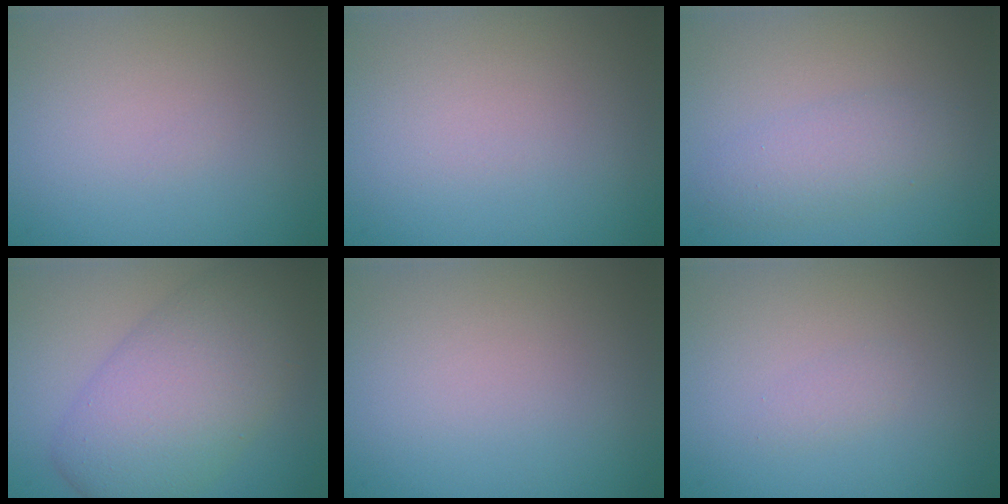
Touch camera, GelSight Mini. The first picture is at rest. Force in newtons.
{"total": 0.0}
{"total": 2.8, "press": 2.8, "slide": 0.1}
{"total": 8.6, "press": 8.5, "slide": 0.5}
{"total": 0.0}
{"total": 0.8, "press": 0.8, "slide": 0.1}